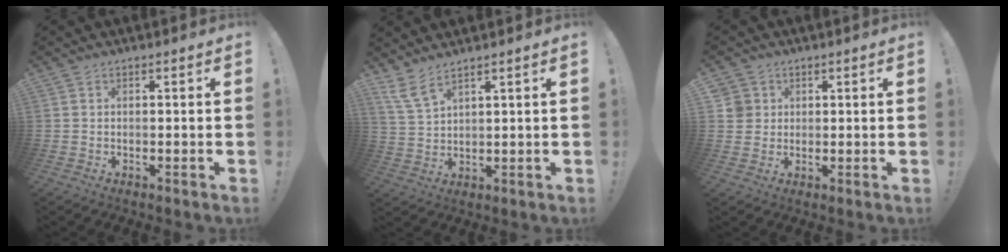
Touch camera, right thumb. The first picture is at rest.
{"total": 6.3, "force": [4.8, 1.5, 3.8], "torque": [-0.076, -0.022, 0.092]}
{"total": 4.3, "force": [1.2, 4.0, 0.7], "torque": [-0.010, 0.000, 0.025]}